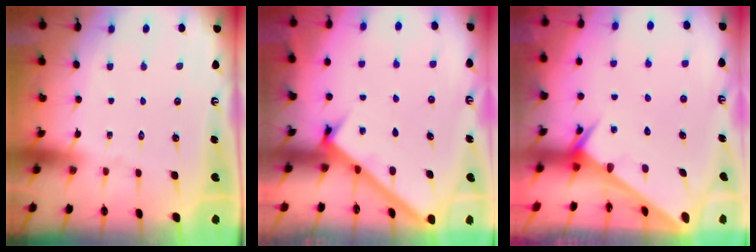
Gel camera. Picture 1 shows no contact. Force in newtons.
{"total": 3.0, "press": 3.0, "slide": 0.2}
{"total": 2.6, "press": 2.6, "slide": 0.1}